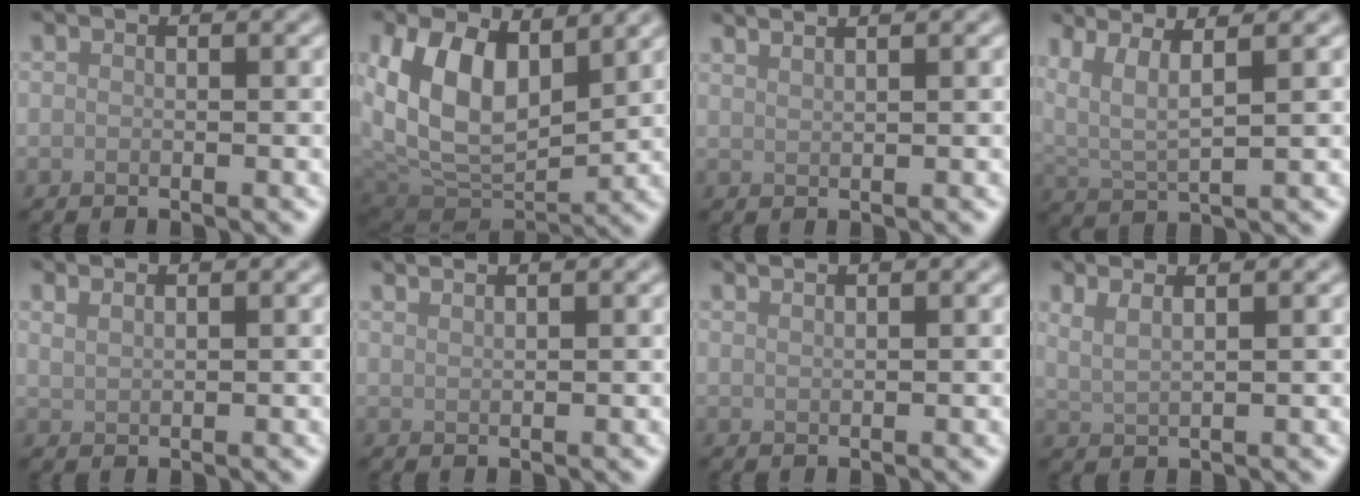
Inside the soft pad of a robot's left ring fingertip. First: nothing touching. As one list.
[{"total": 9.5, "force": [3.1, 6.1, 6.7], "torque": [-0.141, -0.021, 0.059]}, {"total": 3.3, "force": [2.5, 1.2, 1.8], "torque": [-0.002, 0.016, 0.006]}, {"total": 4.7, "force": [2.6, 1.1, 3.8], "torque": [-0.080, 0.007, 0.054]}, {"total": 1.5, "force": [1.2, 0.5, 0.7], "torque": [-0.010, 0.002, 0.019]}, {"total": 3.0, "force": [2.2, 1.1, 1.7], "torque": [0.000, 0.015, 0.002]}, {"total": 2.1, "force": [1.6, 0.8, 1.1], "torque": [0.003, 0.004, 0.000]}, {"total": 2.8, "force": [1.8, 0.9, 2.0], "torque": [-0.030, 0.007, 0.018]}]